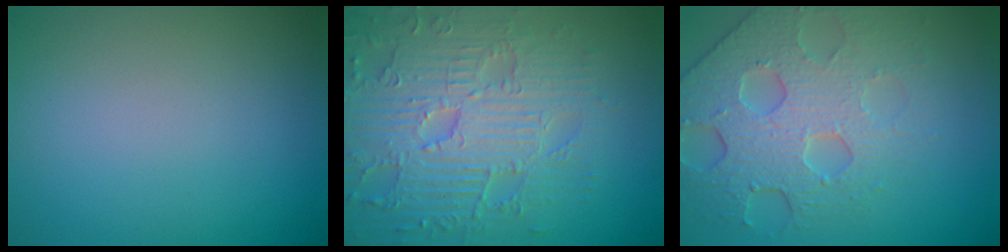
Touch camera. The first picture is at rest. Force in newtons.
{"total": 8.2, "press": 6.2, "slide": 5.4}
{"total": 6.3, "press": 5.2, "slide": 3.7}